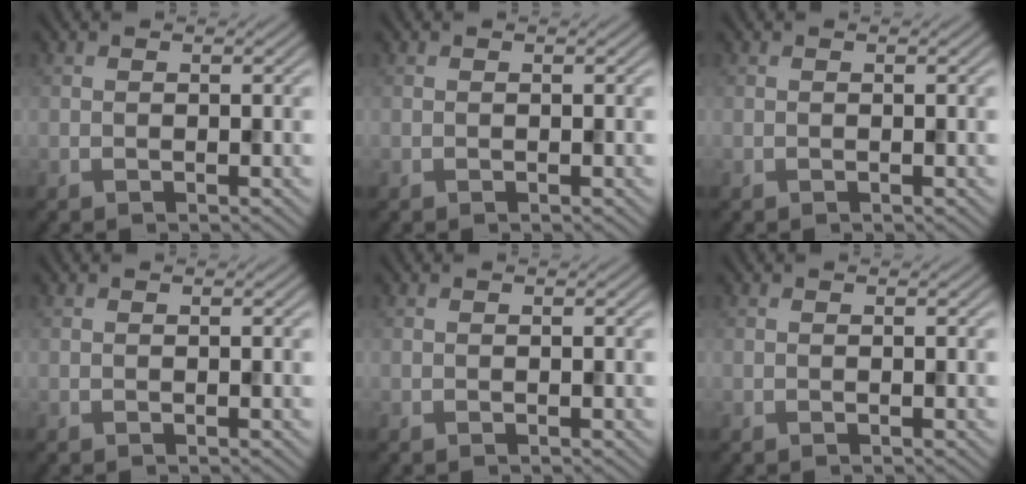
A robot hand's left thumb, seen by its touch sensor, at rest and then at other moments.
{"total": 0.0}
{"total": 0.0}
{"total": 0.0}
{"total": 0.0}
{"total": 0.0}